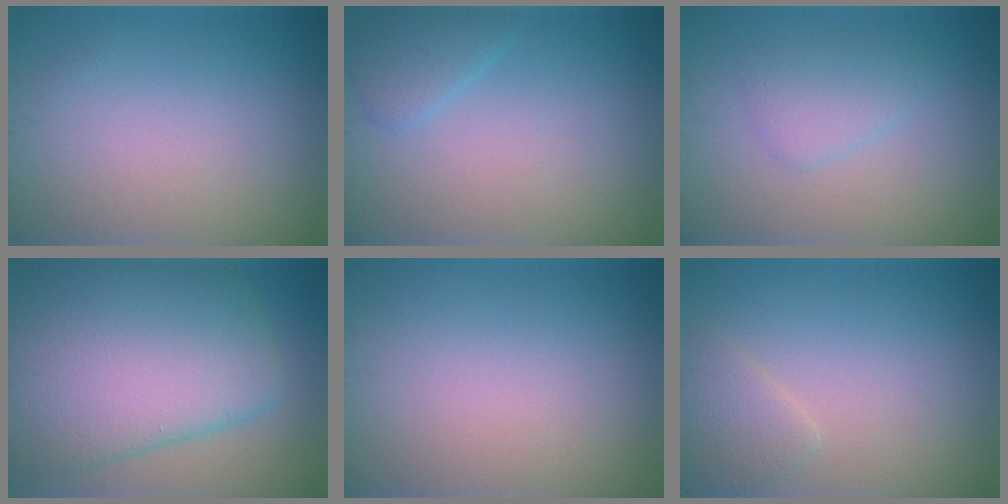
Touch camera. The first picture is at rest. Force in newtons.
{"total": 1.8, "press": 1.8, "slide": 0.1}
{"total": 2.3, "press": 2.3, "slide": 0.1}
{"total": 12.4, "press": 12.4, "slide": 0.6}
{"total": 0.0}
{"total": 1.8, "press": 1.8, "slide": 0.1}